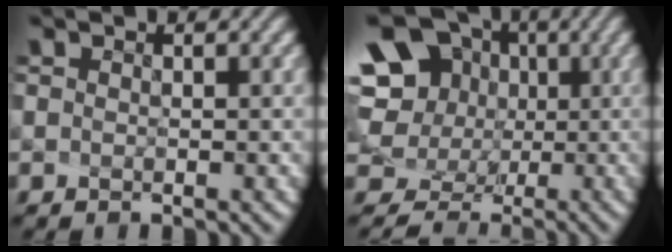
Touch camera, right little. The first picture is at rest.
{"total": 12.5, "force": [2.9, 10.8, 5.5], "torque": [-0.160, 0.029, 0.042]}